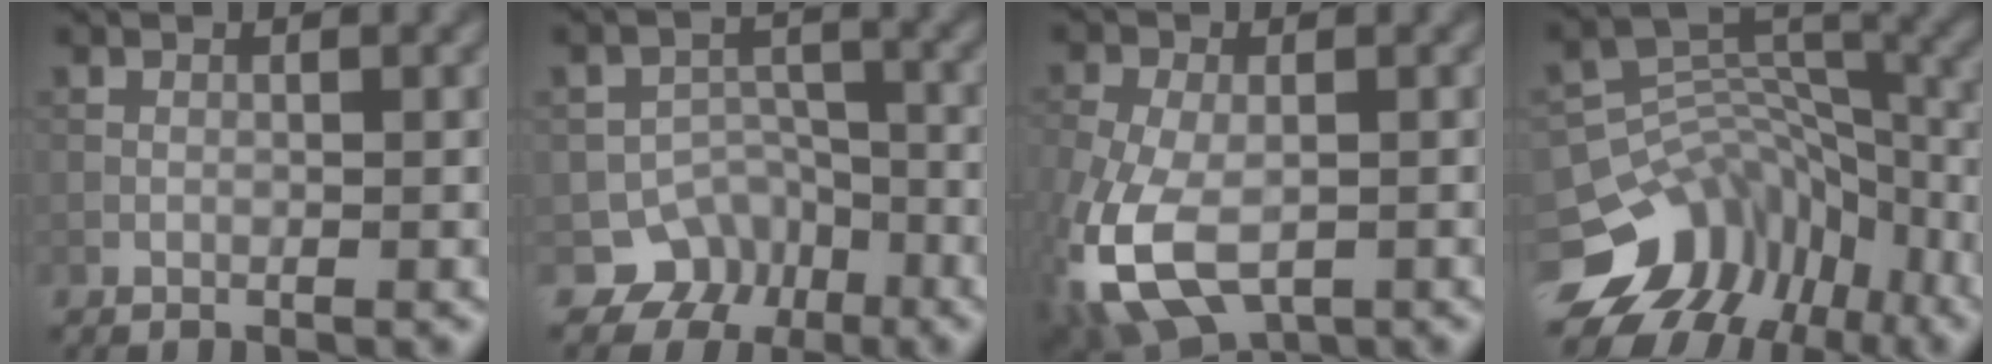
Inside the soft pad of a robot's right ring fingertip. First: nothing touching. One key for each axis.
{"total": 4.6, "fx": -2.8, "fy": 3.6, "fz": 0.8, "tx": 0.004, "ty": 0.002, "tz": -0.037}
{"total": 11.3, "fx": -4.8, "fy": 6.1, "fz": 8.1, "tx": -0.207, "ty": -0.047, "tz": -0.087}
{"total": 10.3, "fx": -6.0, "fy": 7.3, "fz": 4.1, "tx": -0.070, "ty": 0.026, "tz": -0.094}